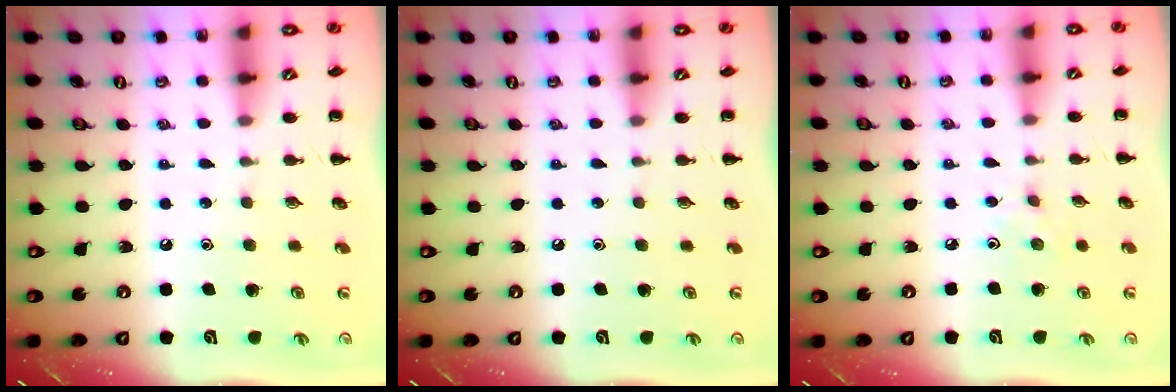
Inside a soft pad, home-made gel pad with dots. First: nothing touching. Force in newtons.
{"total": 0.0}
{"total": 3.1, "press": 2.8, "slide": 1.2}